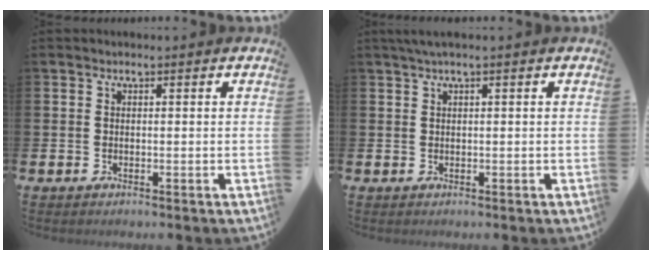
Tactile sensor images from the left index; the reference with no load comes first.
{"total": 1.2, "force": [0.7, 0.0, 1.0], "torque": [-0.024, 0.005, 0.013]}